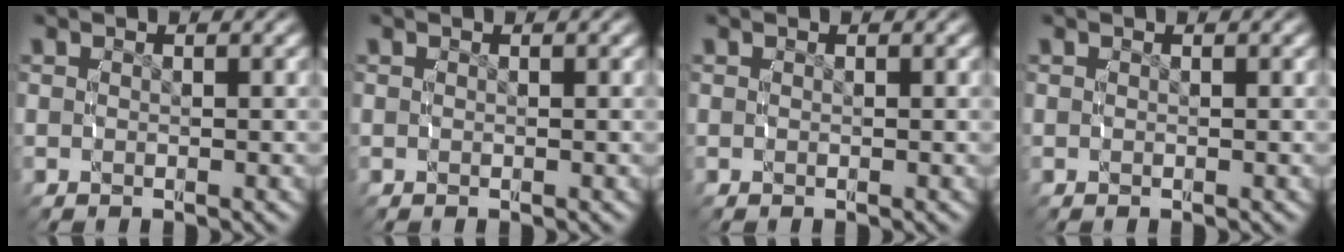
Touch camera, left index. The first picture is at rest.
{"total": 0.0}
{"total": 0.0}
{"total": 0.0}